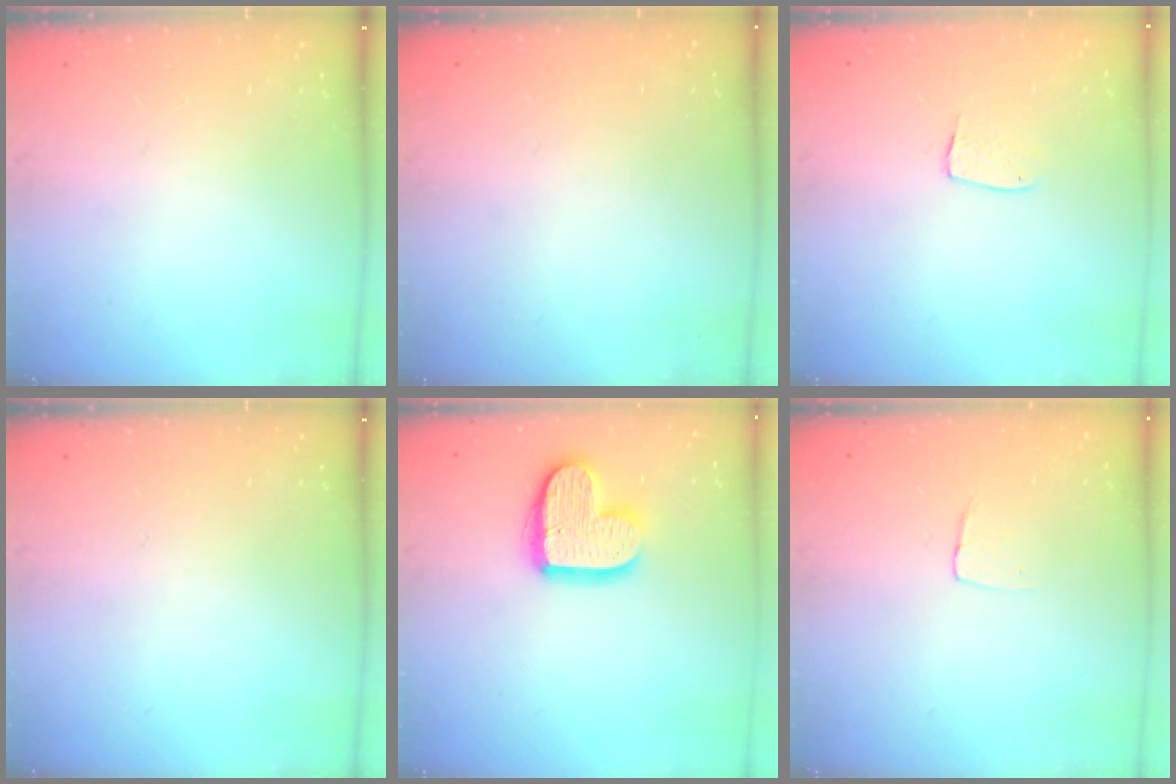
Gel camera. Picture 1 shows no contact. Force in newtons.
{"total": 0.0}
{"total": 5.2, "press": 5.2, "slide": 0.3}
{"total": 0.0}
{"total": 14.2, "press": 14.2, "slide": 1.1}
{"total": 3.2, "press": 3.2, "slide": 0.2}